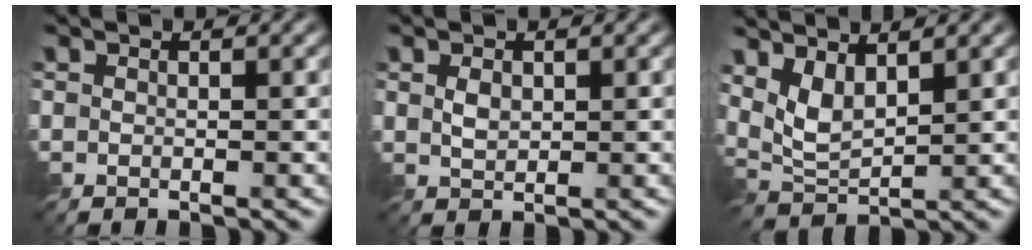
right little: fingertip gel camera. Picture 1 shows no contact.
{"total": 1.2, "force": [0.2, 0.8, 0.9], "torque": [-0.022, -0.001, 0.006]}
{"total": 3.5, "force": [1.7, 1.4, 2.7], "torque": [-0.067, -0.010, 0.037]}